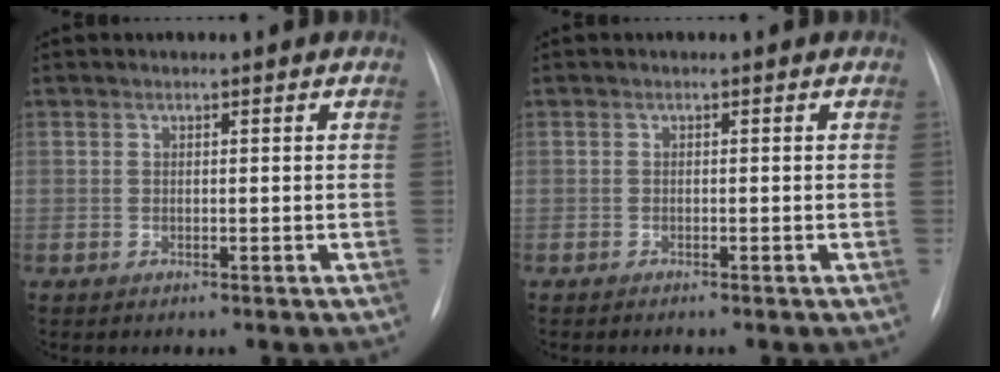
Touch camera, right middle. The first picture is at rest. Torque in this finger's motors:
{"motor_torque": [0.22, -0.47, 0.06, 0.01]}